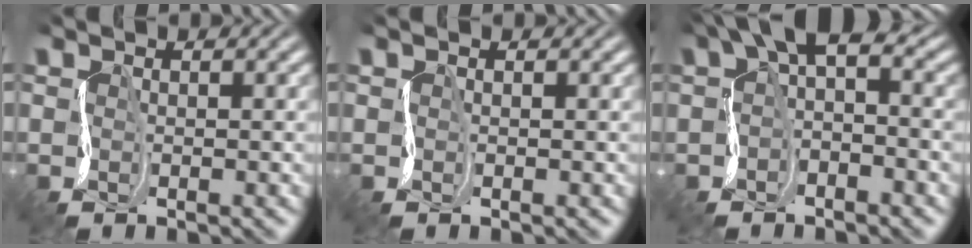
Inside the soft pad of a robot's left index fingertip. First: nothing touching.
{"total": 0.0}
{"total": 4.9, "force": [0.8, 2.4, 4.2], "torque": [-0.062, 0.012, -0.001]}